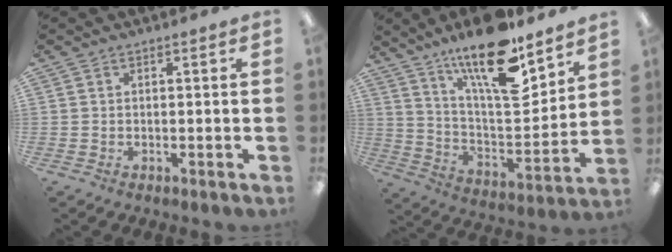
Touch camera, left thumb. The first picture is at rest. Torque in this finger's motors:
{"motor_torque": [0.93, 0.14, 1.71, -1.06, 0.30]}